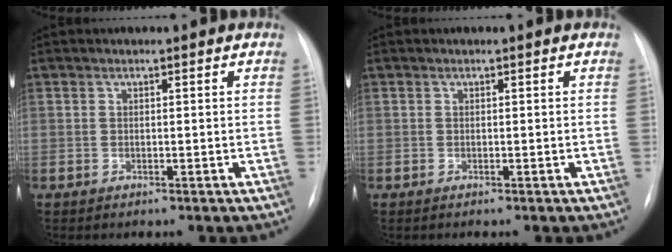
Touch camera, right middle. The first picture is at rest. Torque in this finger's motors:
{"motor_torque": [-0.58, -0.18, 0.01, 0.00]}